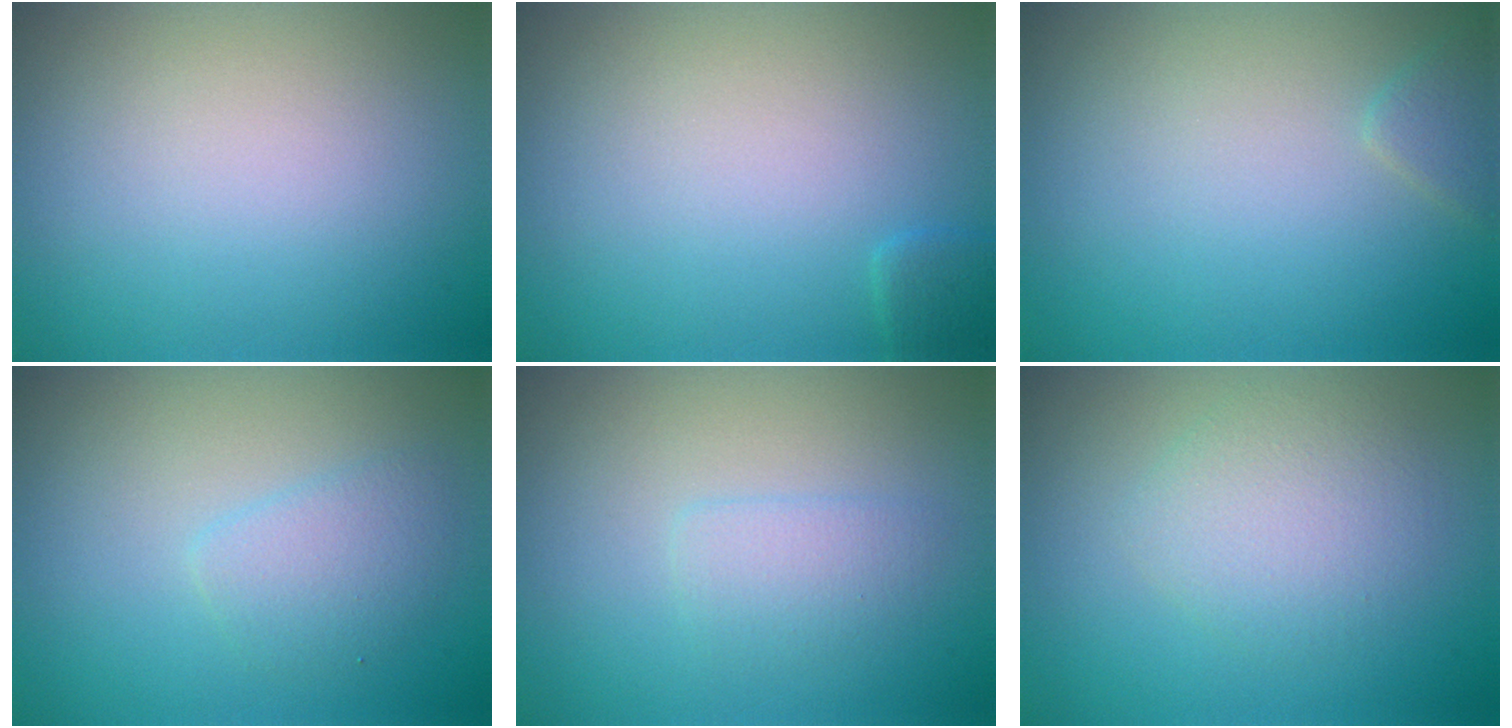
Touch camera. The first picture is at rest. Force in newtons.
{"total": 1.0, "press": 1.0, "slide": 0.1}
{"total": 1.3, "press": 1.3, "slide": 0.1}
{"total": 2.0, "press": 2.0, "slide": 0.0}
{"total": 1.6, "press": 1.6, "slide": 0.0}
{"total": 3.0, "press": 3.0, "slide": 0.1}